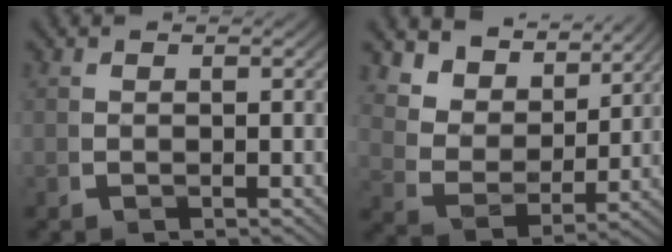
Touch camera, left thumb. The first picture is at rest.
{"total": 7.2, "force": [3.7, 4.3, 4.4], "torque": [-0.099, -0.005, 0.063]}